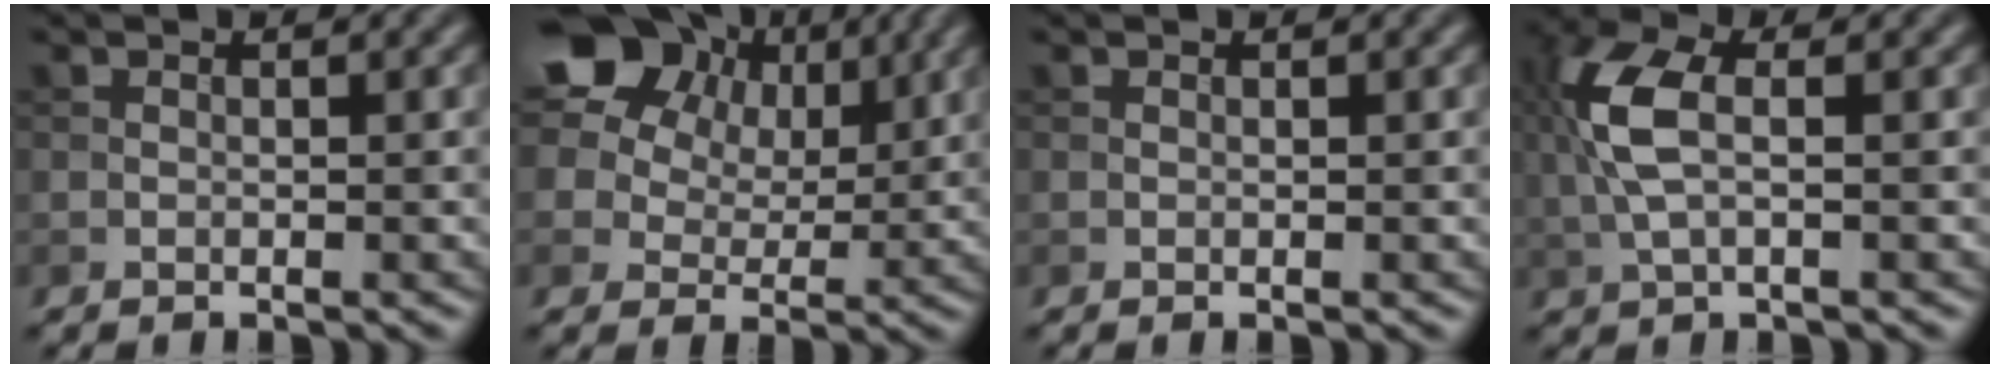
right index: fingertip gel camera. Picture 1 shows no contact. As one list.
[{"total": 16.2, "force": [8.6, 11.3, 7.8], "torque": [-0.189, 0.047, 0.174]}, {"total": 0.0}, {"total": 5.2, "force": [0.7, 2.4, 4.5], "torque": [-0.113, 0.008, 0.011]}]